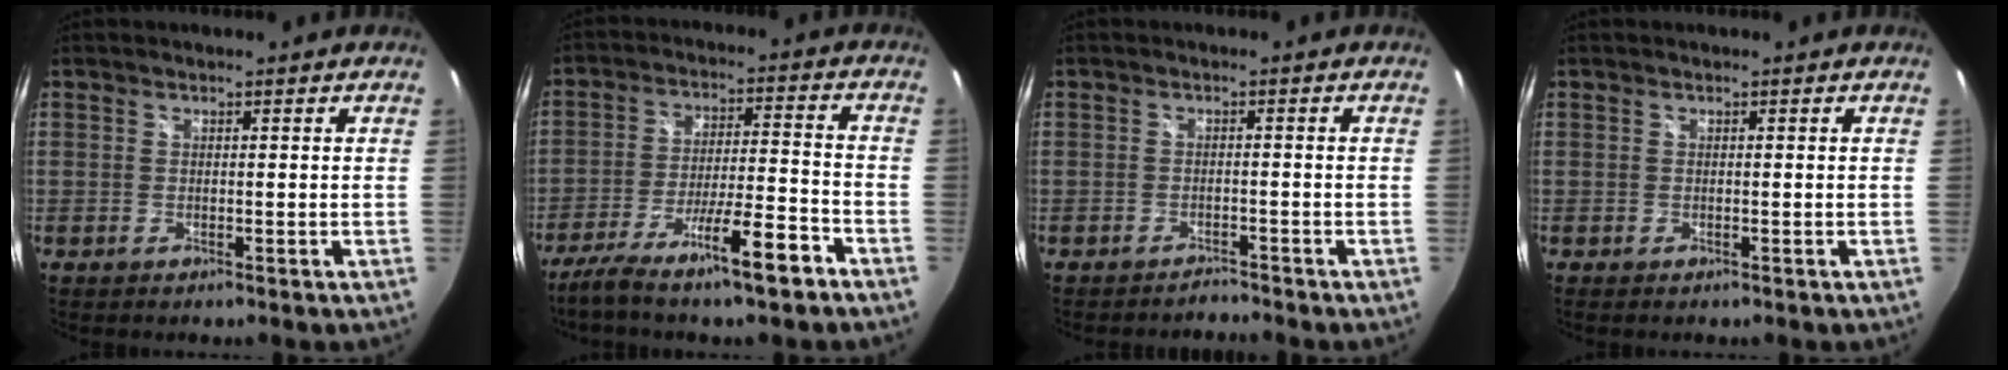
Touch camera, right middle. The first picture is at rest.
{"total": 13.2, "force": [-9.4, 1.0, 9.1], "torque": [-0.183, -0.011, -0.157]}
{"total": 1.9, "force": [-1.9, 0.1, -0.1], "torque": [-0.001, -0.002, -0.032]}
{"total": 0.0}